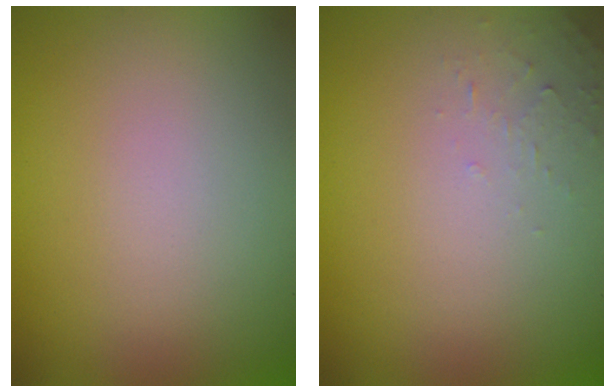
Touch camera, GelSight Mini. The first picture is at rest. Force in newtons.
{"total": 0.9, "press": 0.9, "slide": 0.1}